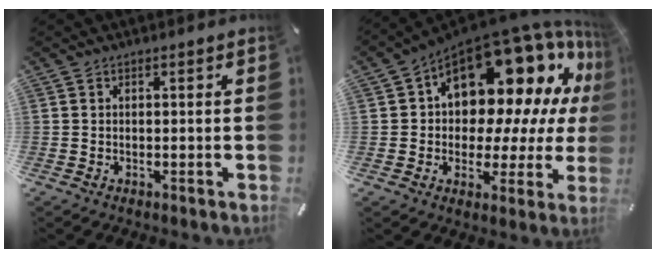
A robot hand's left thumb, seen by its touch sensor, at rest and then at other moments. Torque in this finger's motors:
{"motor_torque": [2.50, 2.50, 1.98, -0.79, 0.23]}